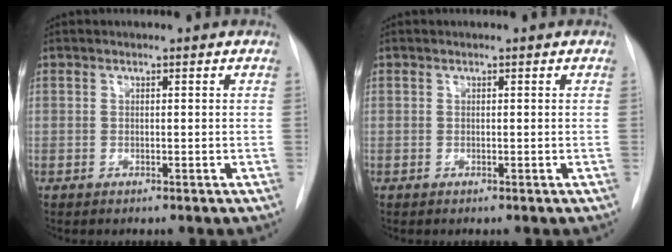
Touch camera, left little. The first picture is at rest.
{"total": 0.0}